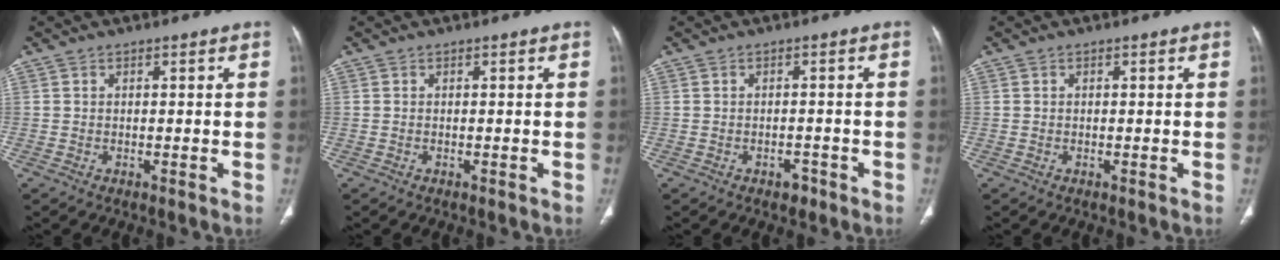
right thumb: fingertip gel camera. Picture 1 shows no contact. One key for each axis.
{"total": 0.0}
{"total": 2.1, "fx": -1.3, "fy": 1.3, "fz": 1.0, "tx": -0.008, "ty": 0.007, "tz": -0.015}
{"total": 0.0}